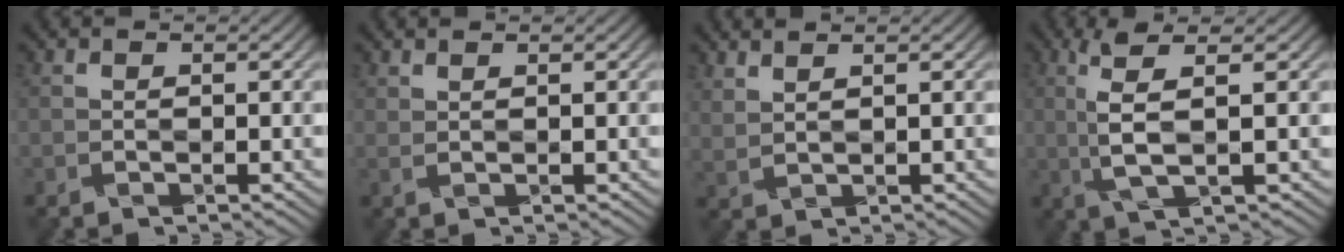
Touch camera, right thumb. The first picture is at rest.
{"total": 1.0, "force": [0.9, 0.1, 0.4], "torque": [-0.011, 0.002, 0.018]}
{"total": 2.9, "force": [2.4, 0.7, 1.4], "torque": [-0.014, -0.003, 0.037]}
{"total": 4.9, "force": [0.9, 0.9, 4.8], "torque": [-0.110, 0.008, 0.022]}